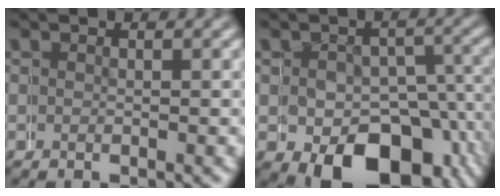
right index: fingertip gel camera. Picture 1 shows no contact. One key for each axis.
{"total": 8.1, "fx": -2.8, "fy": 5.9, "fz": 4.9, "tx": -0.075, "ty": -0.042, "tz": -0.022}